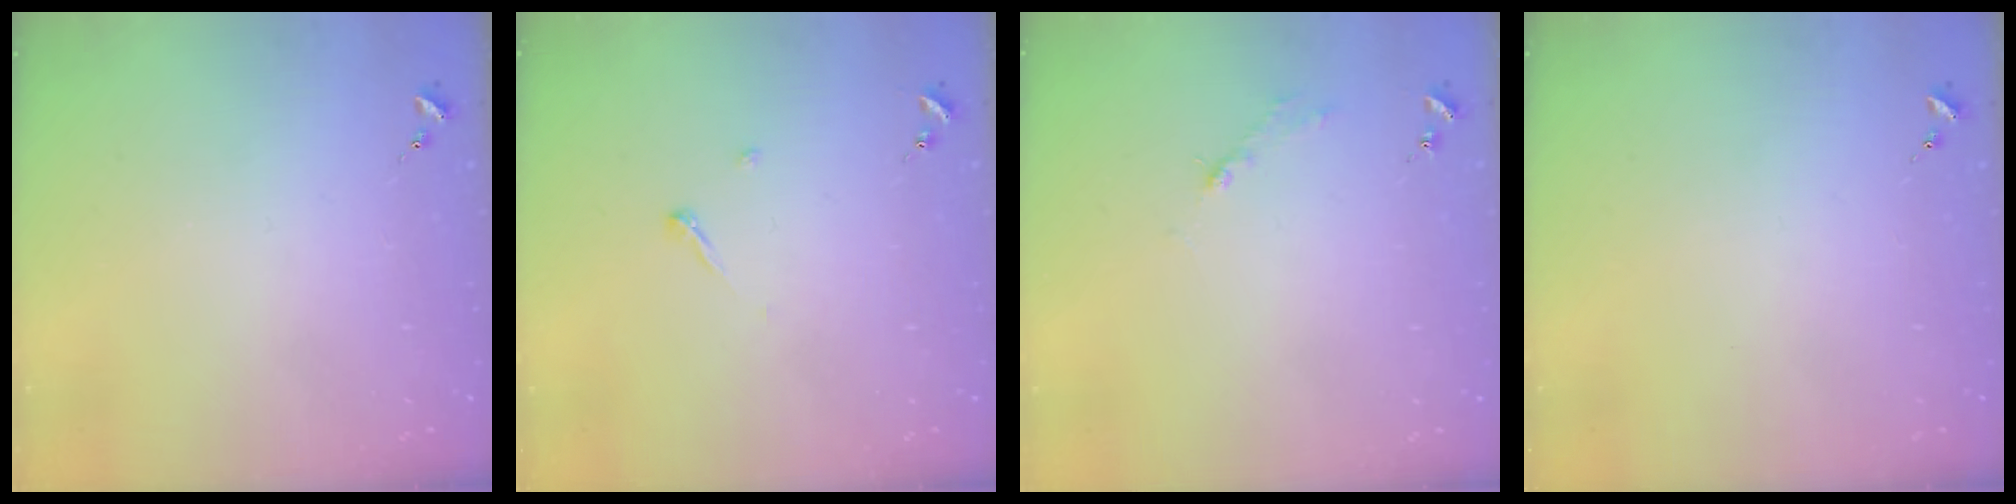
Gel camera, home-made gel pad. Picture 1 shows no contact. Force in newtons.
{"total": 3.4, "press": 3.4, "slide": 0.4}
{"total": 2.7, "press": 2.7, "slide": 0.4}
{"total": 0.0}